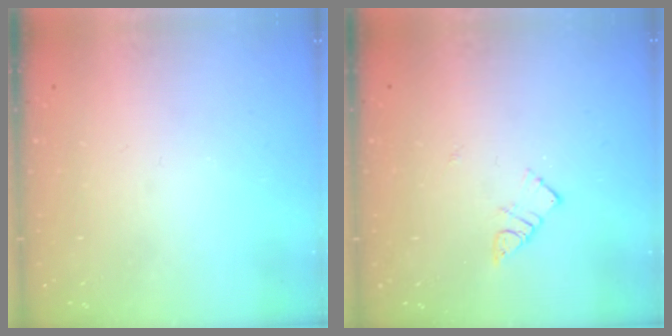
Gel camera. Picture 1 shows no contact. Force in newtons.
{"total": 4.1, "press": 4.0, "slide": 0.5}